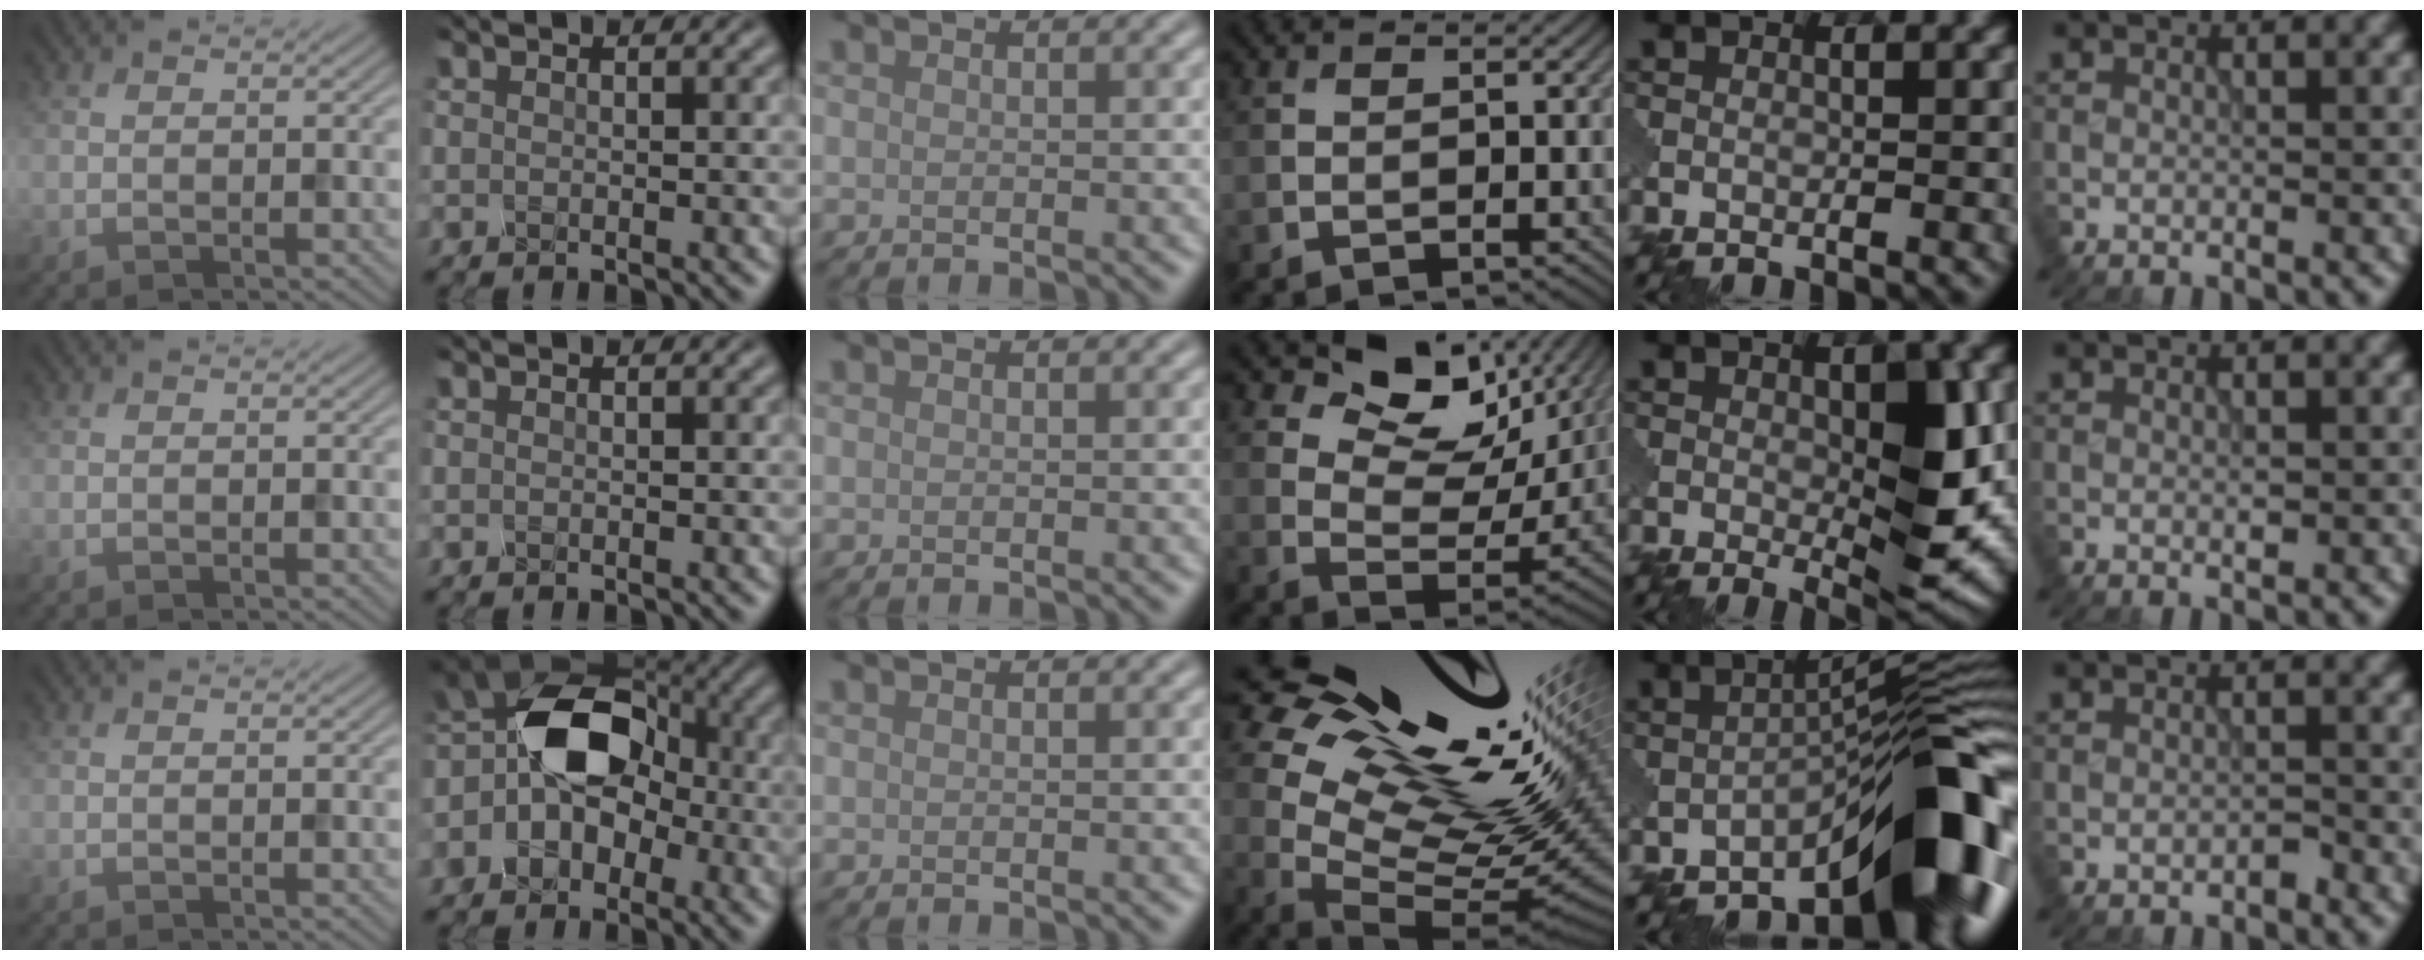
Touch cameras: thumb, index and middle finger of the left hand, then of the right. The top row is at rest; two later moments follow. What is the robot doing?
{"motion": "press", "object": "mechanical pencil"}